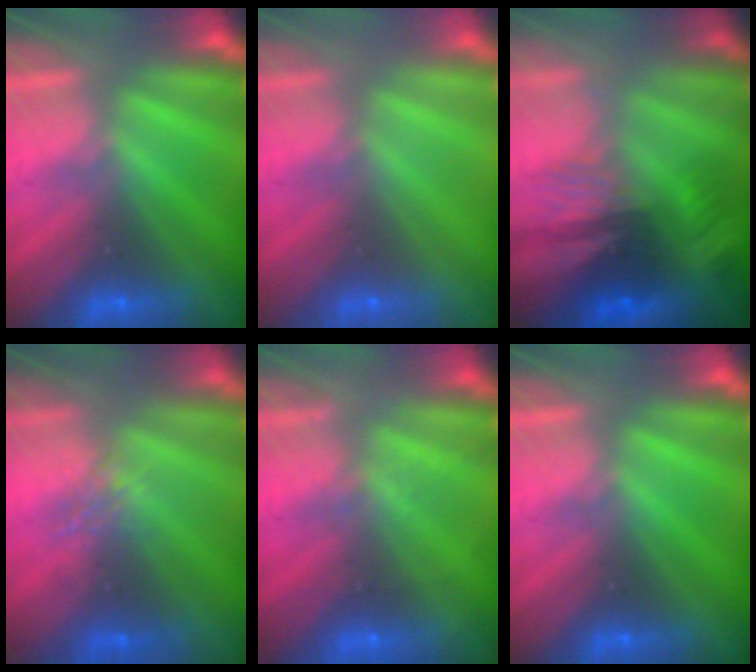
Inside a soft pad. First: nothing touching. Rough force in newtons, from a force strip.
{"total": 3.3}
{"total": 8.0}
{"total": 1.6}
{"total": 1.9}
{"total": 0.0}